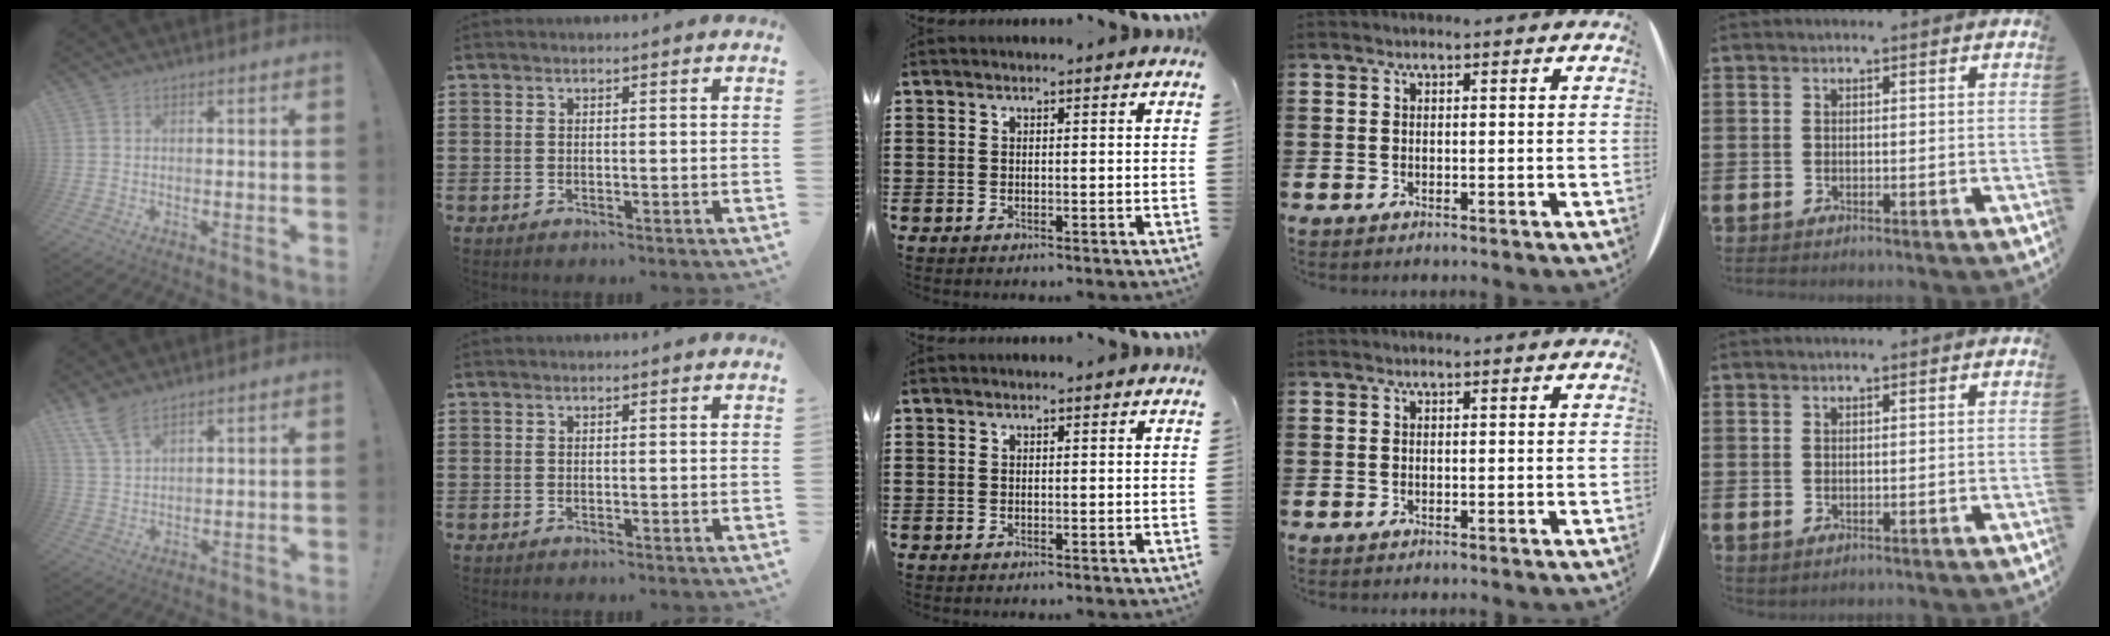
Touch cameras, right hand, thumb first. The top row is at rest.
{"thumb": {"total": 7.1, "force": [5.4, 2.4, 3.9], "torque": [-0.084, -0.022, 0.104]}}